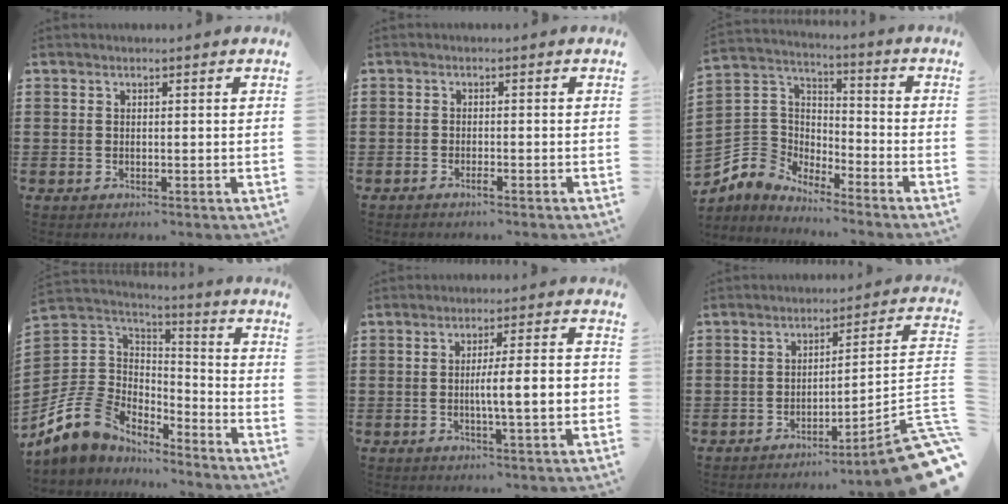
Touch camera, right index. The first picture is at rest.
{"total": 1.1, "force": [-0.9, 0.1, 0.6], "torque": [-0.013, -0.003, -0.017]}
{"total": 4.7, "force": [-2.9, 3.6, -1.0], "torque": [-0.017, -0.002, -0.066]}
{"total": 9.9, "force": [-6.4, 7.1, 2.6], "torque": [-0.102, 0.011, -0.124]}
{"total": 6.7, "force": [-1.1, 0.4, 6.6], "torque": [-0.113, -0.002, -0.023]}
{"total": 8.9, "force": [-5.6, 0.9, 6.9], "torque": [-0.091, -0.004, -0.109]}